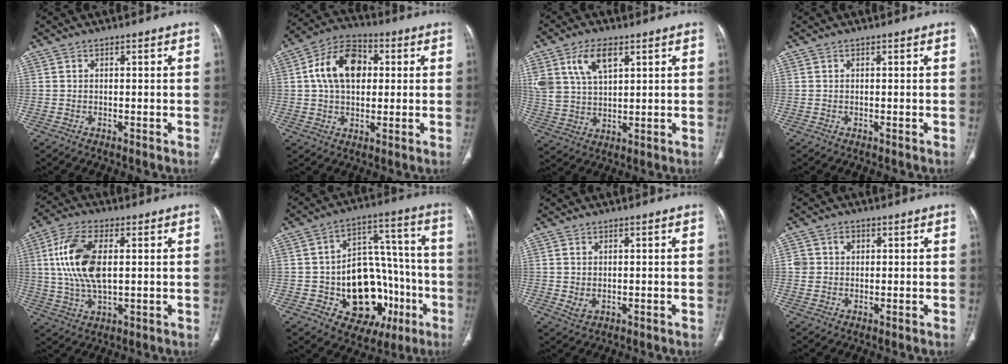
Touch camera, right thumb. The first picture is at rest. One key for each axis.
{"total": 13.4, "fx": 2.4, "fy": 9.0, "fz": 9.7, "tx": -0.152, "ty": 0.018, "tz": 0.031}
{"total": 10.0, "fx": 4.8, "fy": 5.4, "fz": 7.0, "tx": -0.130, "ty": -0.013, "tz": 0.100}
{"total": 0.0}
{"total": 13.7, "fx": 2.2, "fy": 6.6, "fz": 11.7, "tx": -0.247, "ty": 0.002, "tz": 0.044}
{"total": 22.8, "fx": -6.6, "fy": 15.3, "fz": 15.6, "tx": -0.169, "ty": 0.049, "tz": -0.074}
{"total": 2.3, "fx": 0.0, "fy": 1.6, "fz": 1.6, "tx": -0.034, "ty": -0.006, "tz": 0.010}
{"total": 3.3, "fx": 0.9, "fy": 2.9, "fz": 1.2, "tx": -0.005, "ty": 0.001, "tz": 0.017}